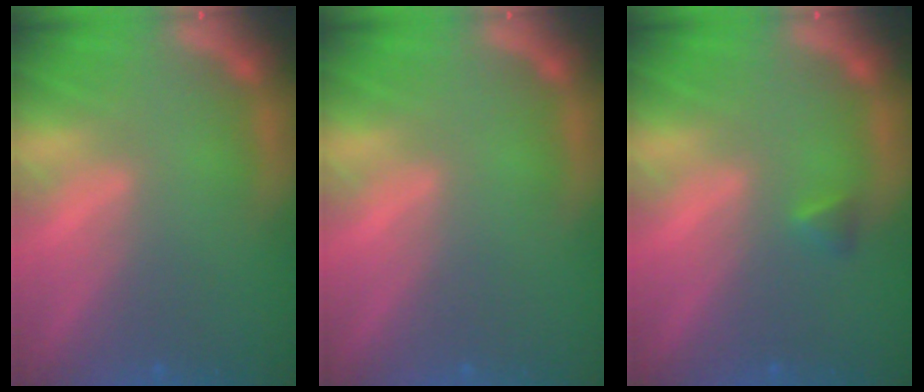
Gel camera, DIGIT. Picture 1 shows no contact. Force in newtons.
{"total": 0.0}
{"total": 0.9}